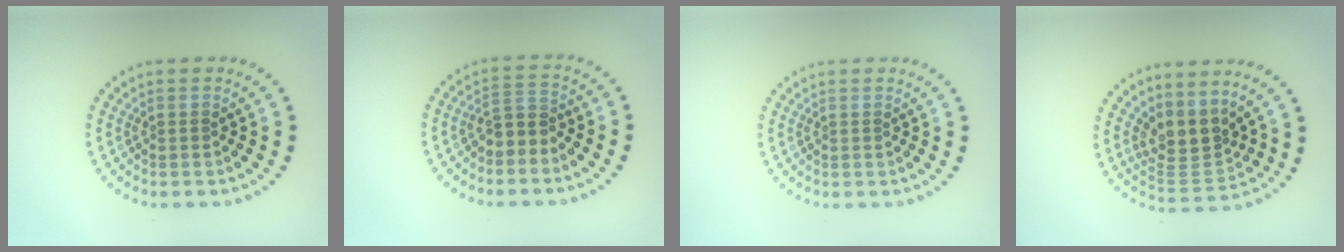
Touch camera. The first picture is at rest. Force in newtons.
{"total": 2.4, "press": 2.1, "slide": 1.2}
{"total": 0.0}
{"total": 3.6, "press": 2.6, "slide": 2.5}